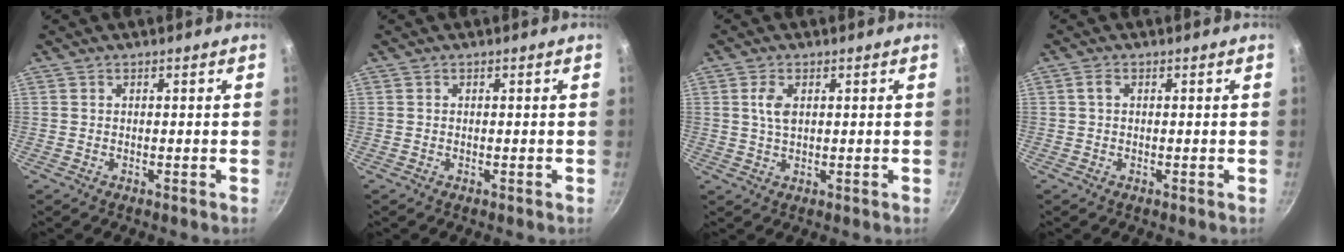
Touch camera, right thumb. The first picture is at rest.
{"total": 0.0}
{"total": 3.8, "force": [1.0, 2.0, 3.0], "torque": [-0.057, -0.001, 0.020]}
{"total": 1.3, "force": [0.2, 0.8, 1.0], "torque": [-0.017, 0.006, 0.005]}